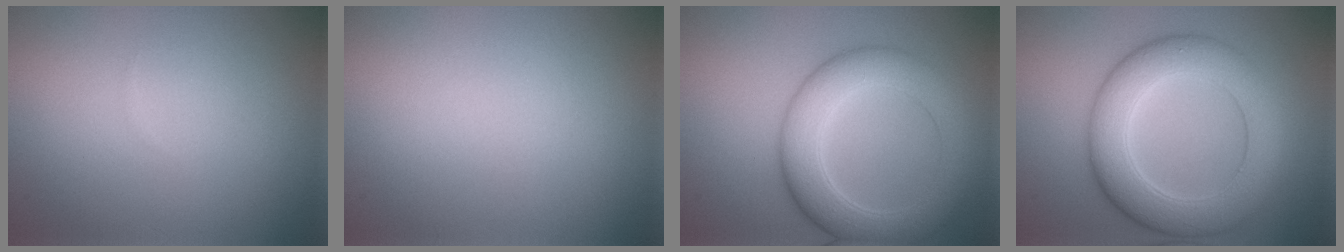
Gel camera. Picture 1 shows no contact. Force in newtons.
{"total": 0.0}
{"total": 6.7, "press": 6.7, "slide": 0.3}
{"total": 7.7, "press": 7.7, "slide": 0.2}